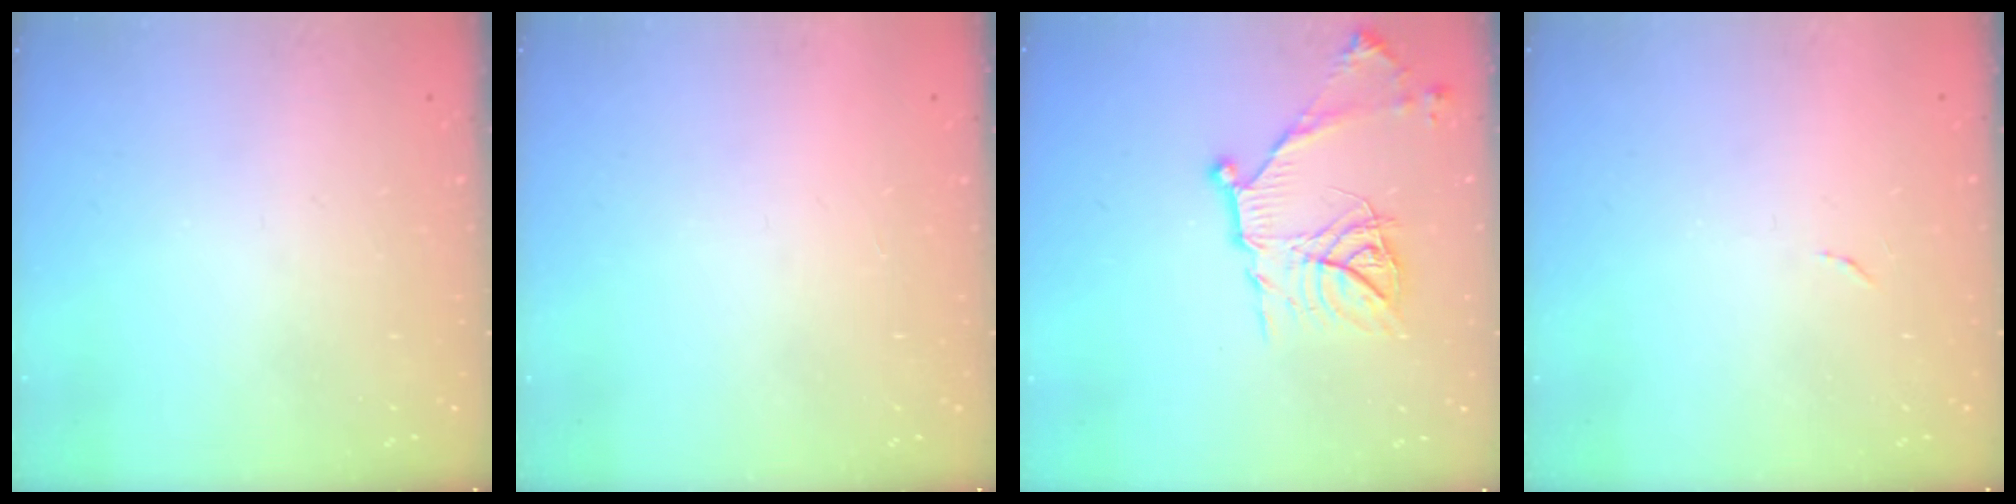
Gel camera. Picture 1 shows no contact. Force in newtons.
{"total": 1.5, "press": 1.5, "slide": 0.1}
{"total": 16.2, "press": 16.2, "slide": 0.4}
{"total": 4.0, "press": 4.0, "slide": 0.3}